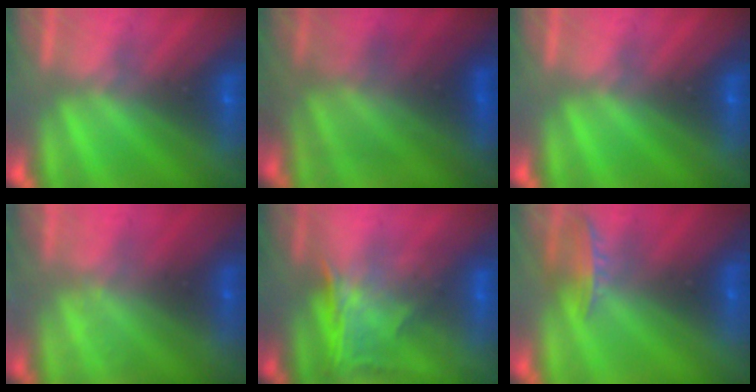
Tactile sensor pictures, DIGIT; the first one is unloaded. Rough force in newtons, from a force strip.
{"total": 4.4}
{"total": 0.0}
{"total": 2.2}
{"total": 1.3}
{"total": 5.9}